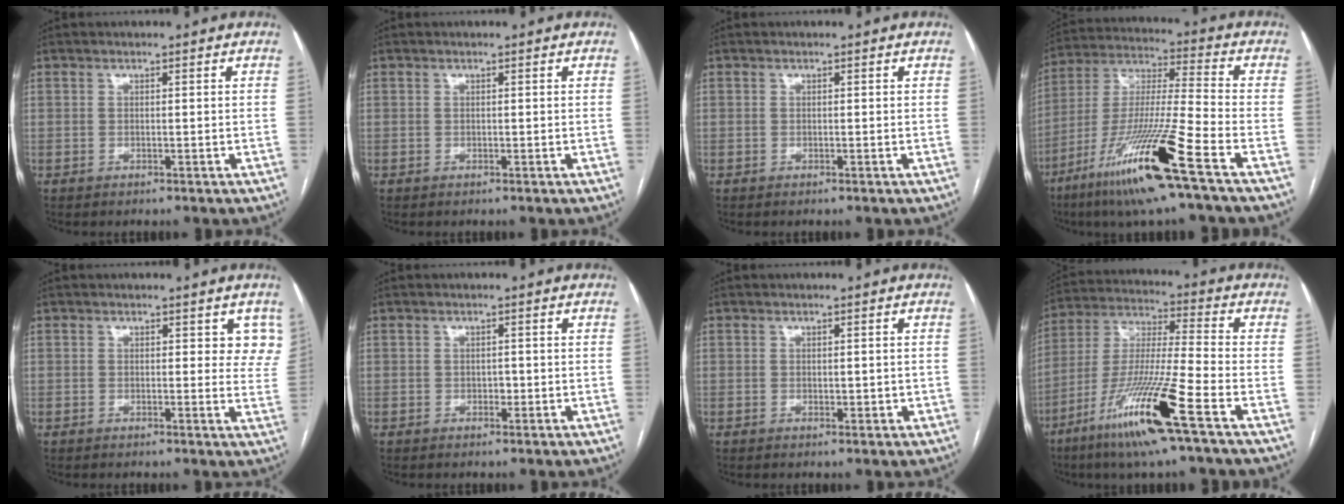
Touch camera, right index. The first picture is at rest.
{"total": 0.0}
{"total": 0.0}
{"total": 18.4, "force": [-10.0, -0.7, 15.4], "torque": [-0.333, -0.044, -0.189]}
{"total": 4.4, "force": [2.7, 2.6, 2.3], "torque": [-0.007, -0.005, 0.018]}
{"total": 0.9, "force": [-0.2, 0.7, 0.6], "torque": [-0.007, 0.003, -0.004]}
{"total": 1.3, "force": [0.0, 0.9, 1.0], "torque": [-0.010, 0.003, 0.007]}
{"total": 16.7, "force": [-8.6, -0.4, 14.2], "torque": [-0.300, -0.035, -0.164]}